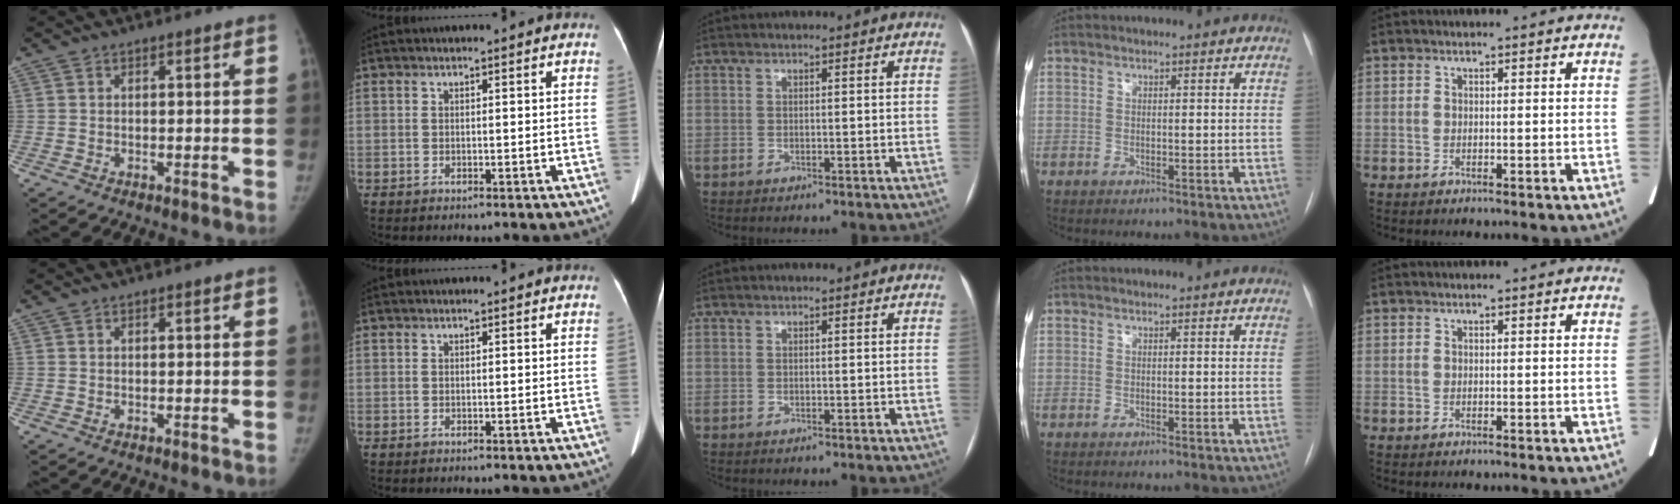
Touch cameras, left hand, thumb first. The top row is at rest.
{}